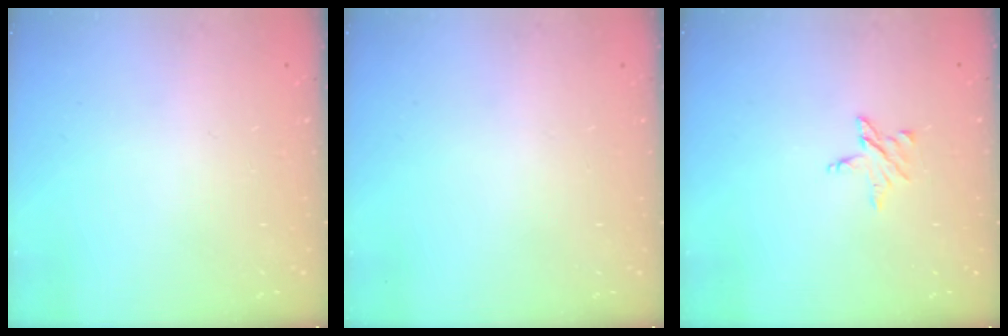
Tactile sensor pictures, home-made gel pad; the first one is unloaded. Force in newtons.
{"total": 0.0}
{"total": 4.2, "press": 4.2, "slide": 0.4}